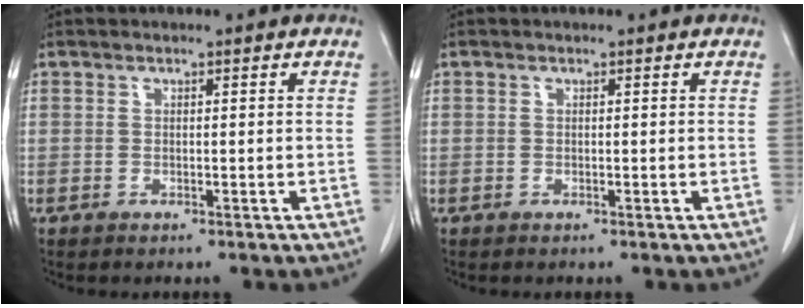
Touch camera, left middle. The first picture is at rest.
{"total": 0.0}